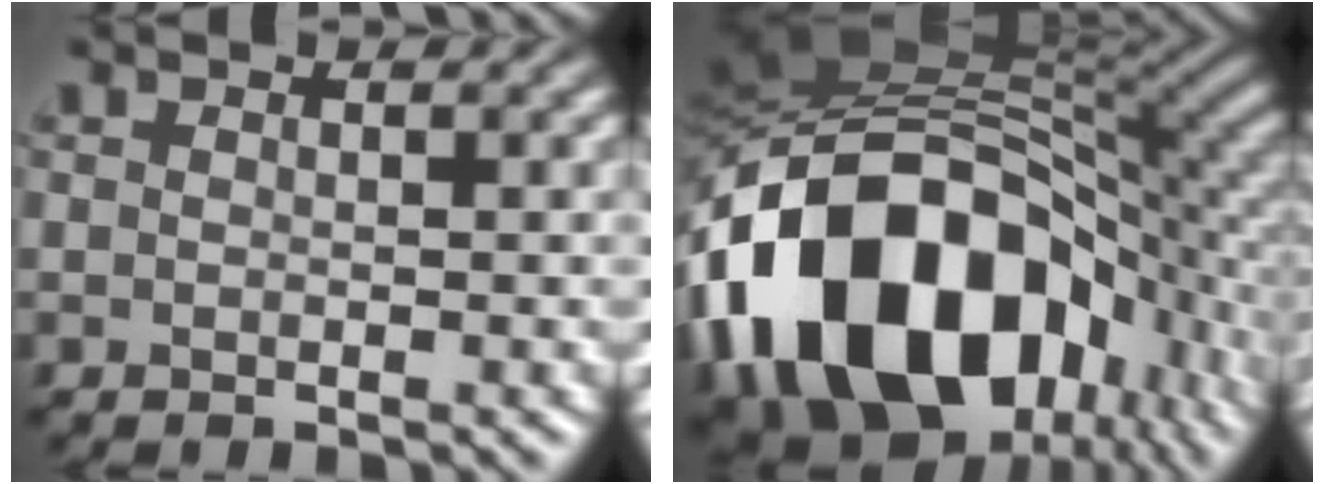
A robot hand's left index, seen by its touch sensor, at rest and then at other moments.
{"total": 19.2, "force": [-6.4, 12.4, 13.2], "torque": [-0.275, -0.006, -0.095]}